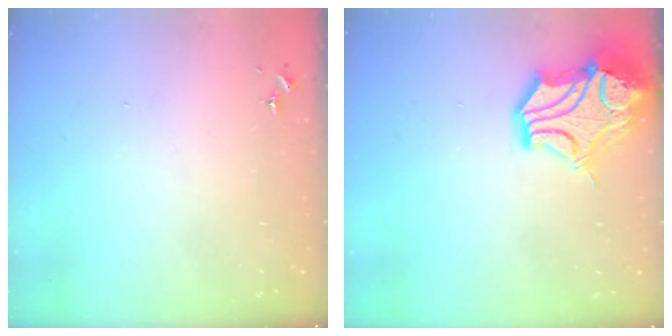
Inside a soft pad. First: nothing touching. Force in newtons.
{"total": 16.1, "press": 15.9, "slide": 2.4}